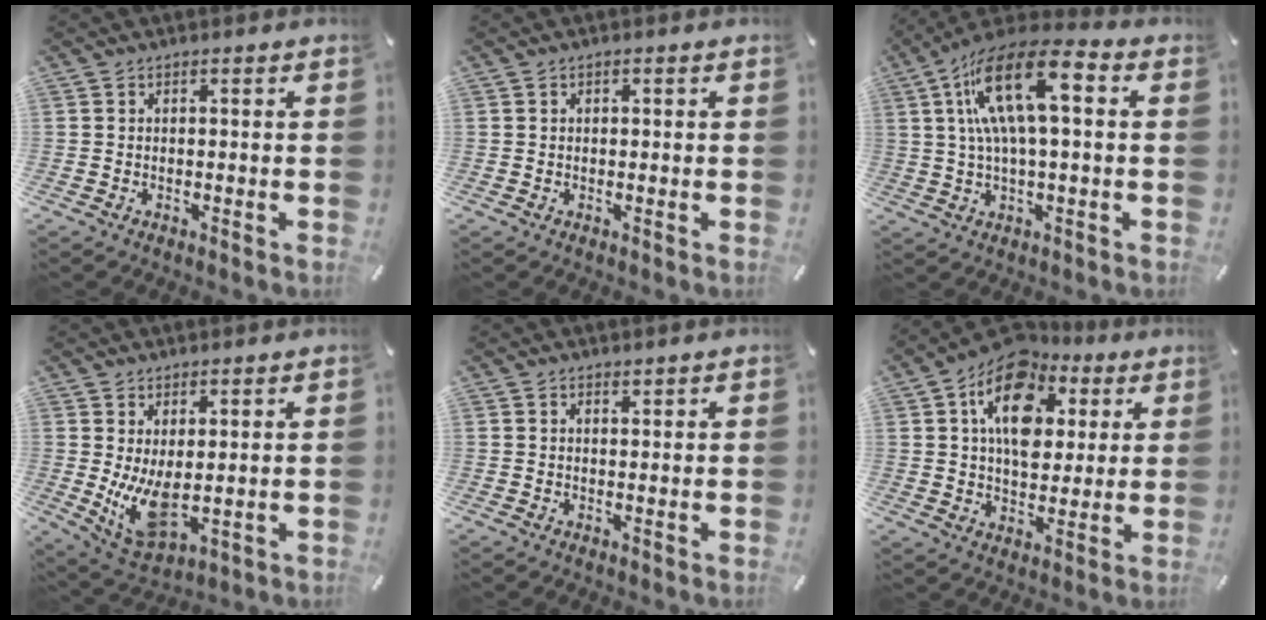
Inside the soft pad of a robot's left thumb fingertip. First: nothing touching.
{"total": 0.6, "force": [0.1, 0.5, 0.2], "torque": [-0.005, 0.004, 0.001]}
{"total": 16.3, "force": [4.2, 6.3, 14.5], "torque": [-0.289, -0.007, 0.070]}
{"total": 9.3, "force": [1.2, 4.8, 7.9], "torque": [-0.160, -0.030, 0.028]}
{"total": 0.9, "force": [0.8, 0.4, 0.2], "torque": [-0.003, -0.001, 0.016]}
{"total": 16.2, "force": [6.3, 11.3, 9.6], "torque": [-0.144, -0.024, 0.116]}